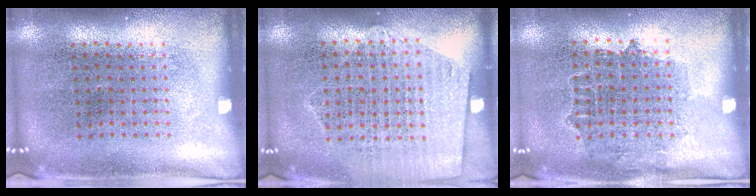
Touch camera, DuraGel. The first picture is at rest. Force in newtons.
{"total": 1.3, "press": 1.1, "slide": 0.6}
{"total": 0.8, "press": 0.8, "slide": 0.3}